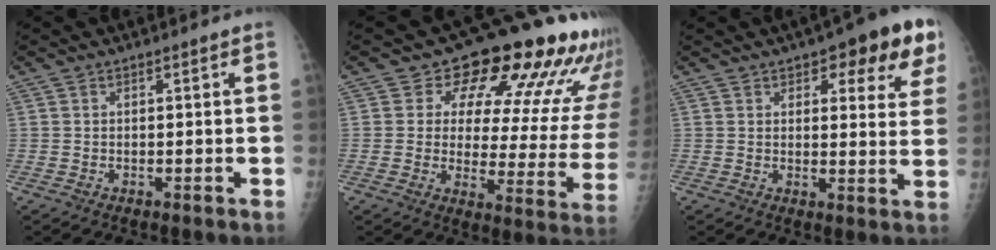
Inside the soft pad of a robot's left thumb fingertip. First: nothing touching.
{"total": 20.5, "force": [14.5, 8.5, 11.7], "torque": [-0.088, -0.078, 0.169]}
{"total": 12.1, "force": [6.6, 4.9, 8.9], "torque": [-0.054, -0.023, 0.078]}